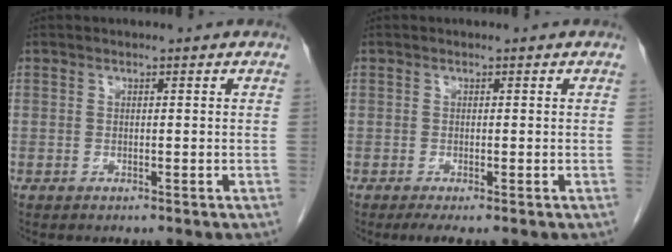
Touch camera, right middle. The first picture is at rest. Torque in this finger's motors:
{"motor_torque": [0.37, -0.19, -0.01, 0.02]}